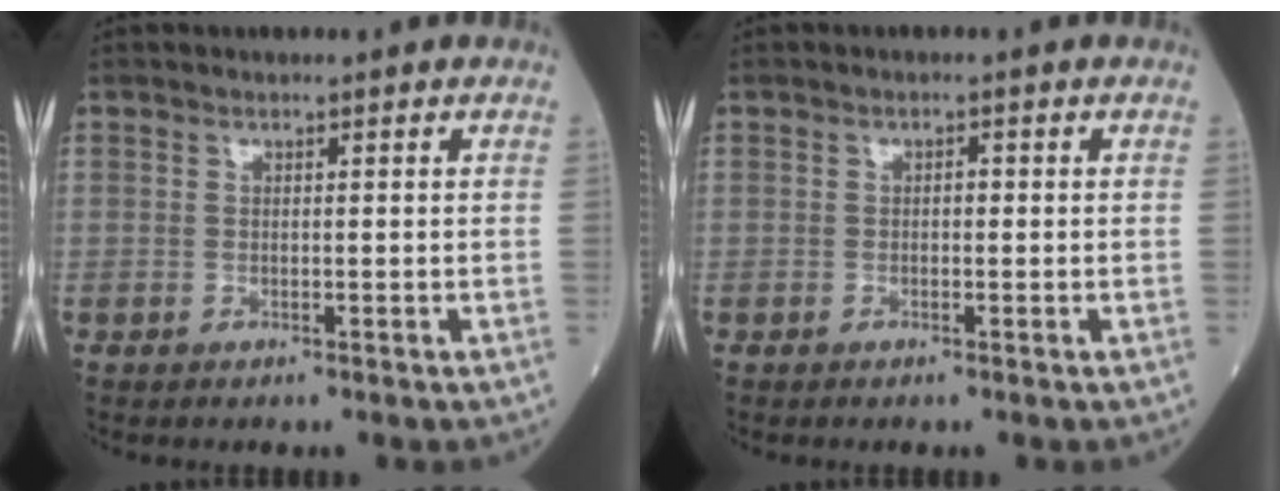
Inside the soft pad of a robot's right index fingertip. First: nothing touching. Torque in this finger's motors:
{"motor_torque": [0.11, -0.04, 0.14, 0.03]}